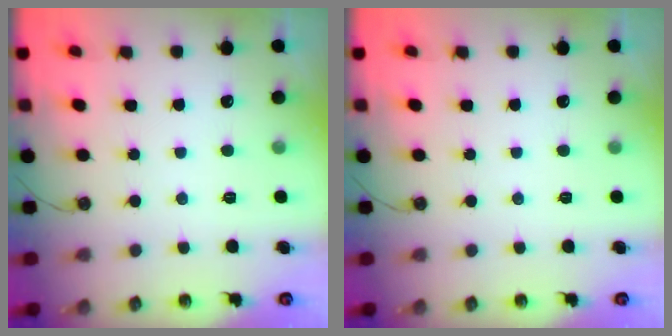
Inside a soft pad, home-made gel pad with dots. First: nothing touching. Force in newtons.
{"total": 0.0}